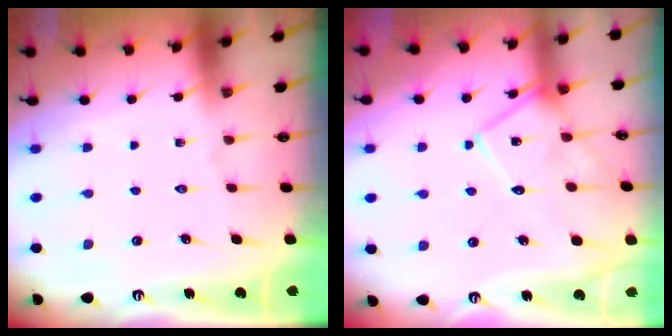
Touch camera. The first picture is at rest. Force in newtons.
{"total": 11.8, "press": 11.8, "slide": 0.5}